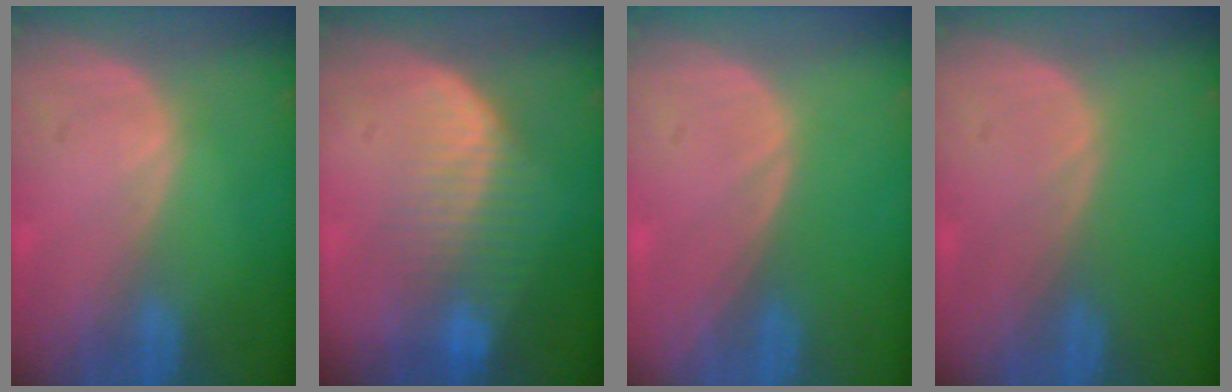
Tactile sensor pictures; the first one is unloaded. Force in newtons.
{"total": 8.0, "press": 7.0, "slide": 3.8}
{"total": 0.0}
{"total": 0.0}